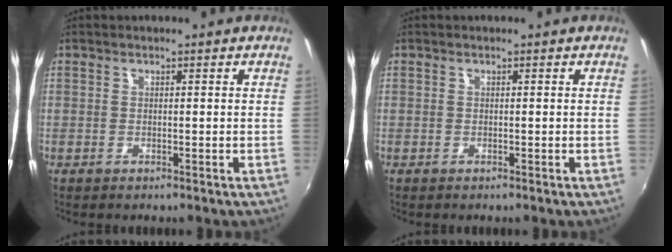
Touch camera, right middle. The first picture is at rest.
{"total": 0.0}